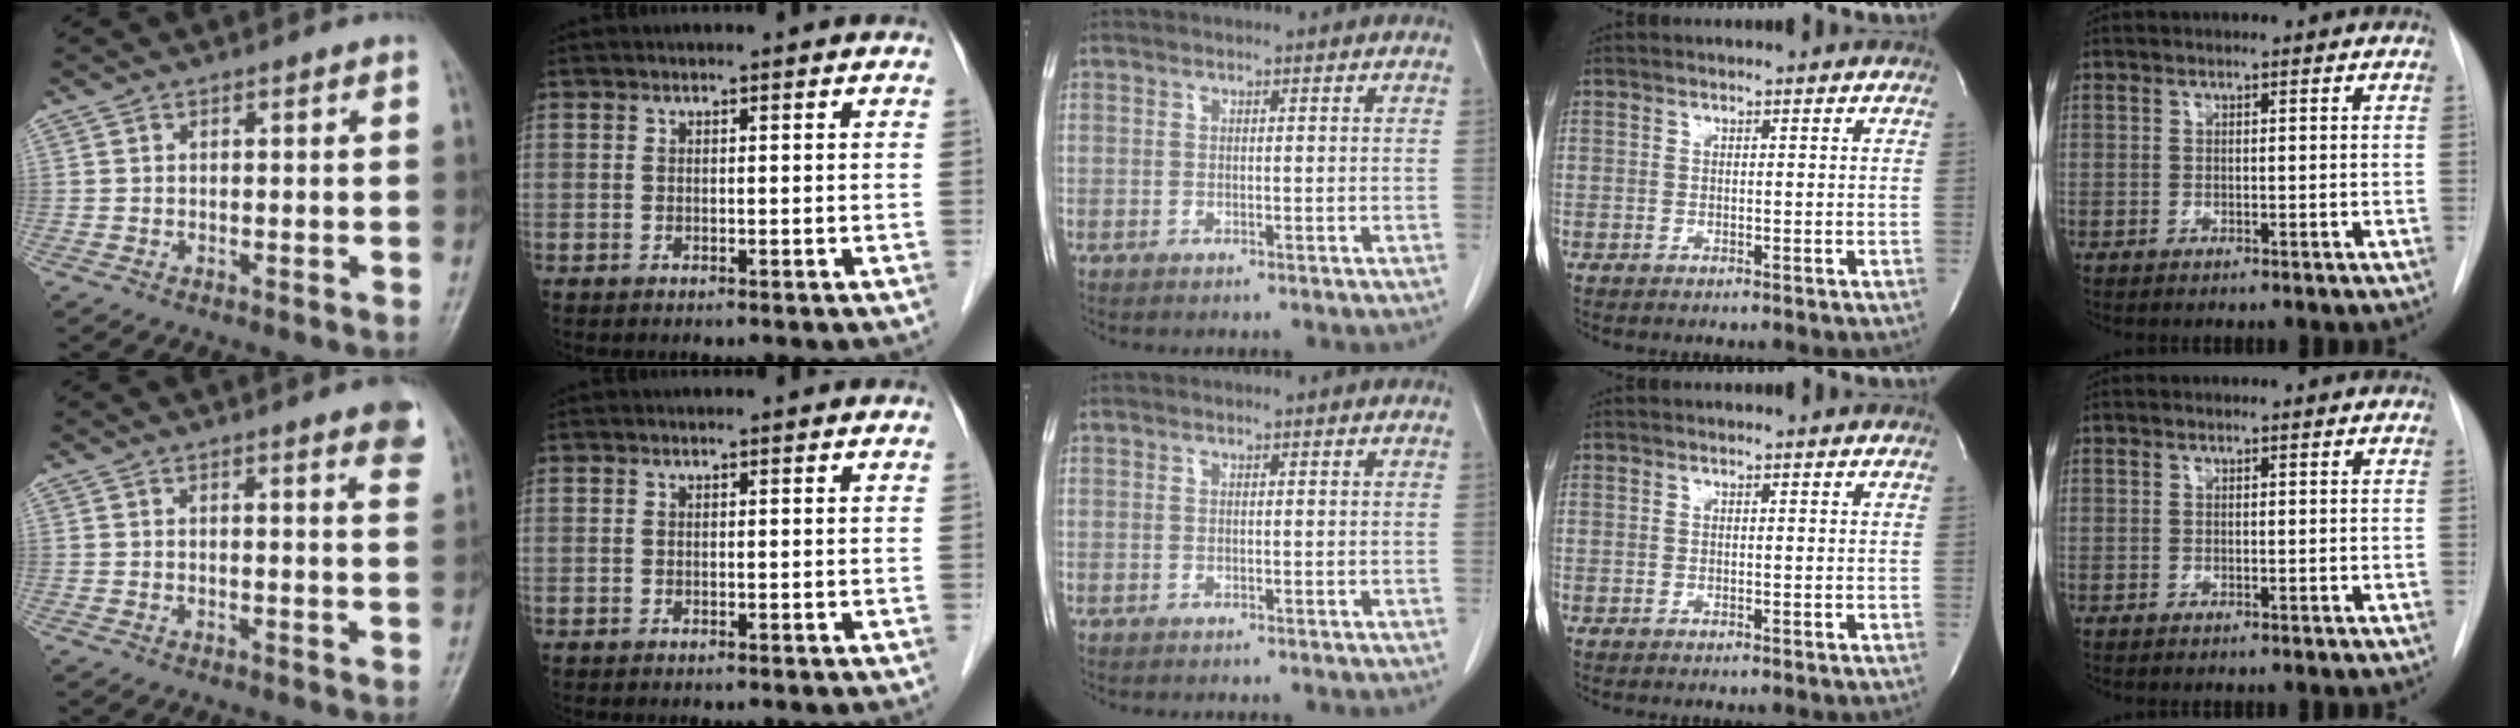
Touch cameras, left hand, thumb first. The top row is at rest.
{"thumb": {"total": 5.0, "force": [3.4, 0.5, 3.6], "torque": [-0.034, -0.010, 0.031]}}